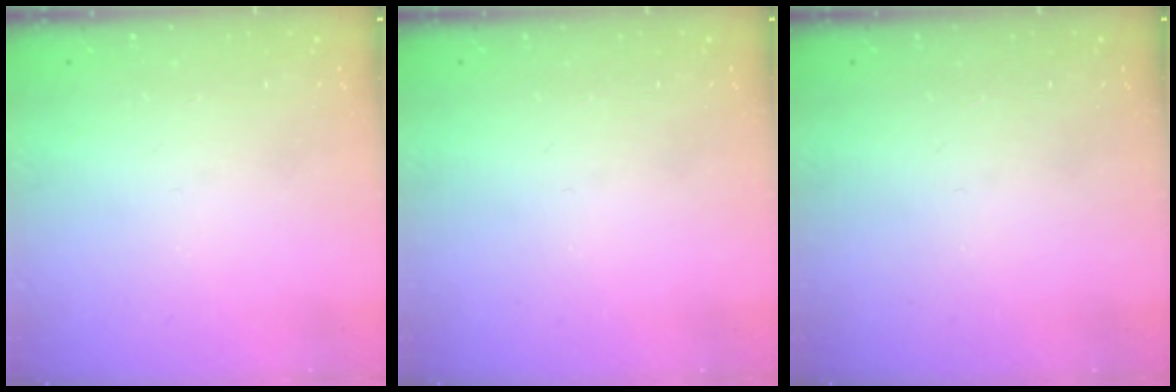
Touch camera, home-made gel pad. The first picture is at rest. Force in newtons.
{"total": 0.0}
{"total": 0.0}